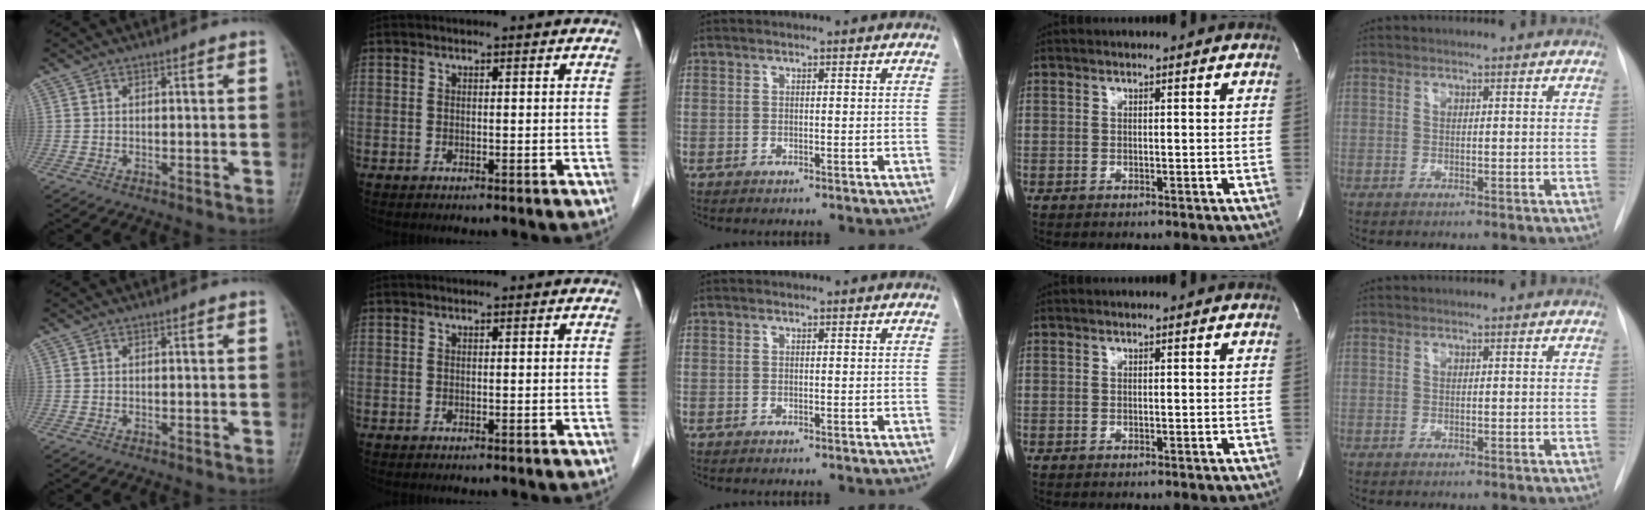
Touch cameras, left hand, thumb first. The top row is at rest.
{}